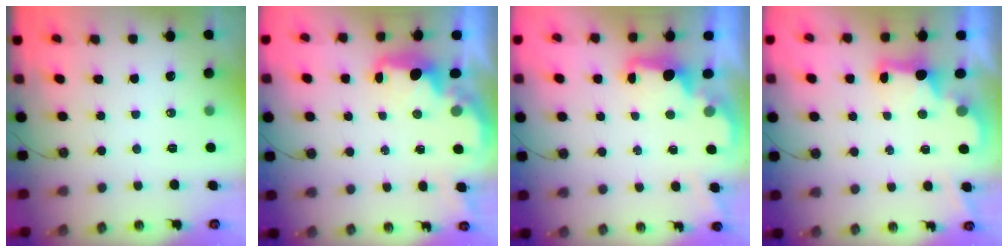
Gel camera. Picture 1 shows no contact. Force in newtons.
{"total": 3.0, "press": 2.9, "slide": 0.6}
{"total": 2.2, "press": 2.1, "slide": 0.7}
{"total": 2.3, "press": 2.2, "slide": 0.7}